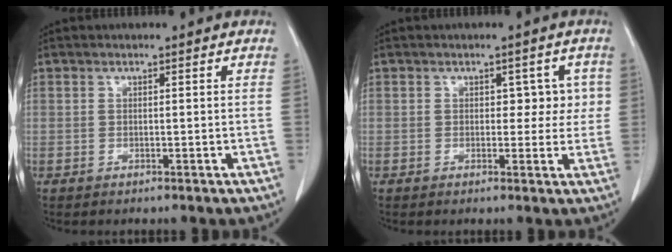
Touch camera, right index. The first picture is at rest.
{"total": 3.5, "force": [0.6, 2.4, 2.4], "torque": [-0.012, 0.016, 0.005]}